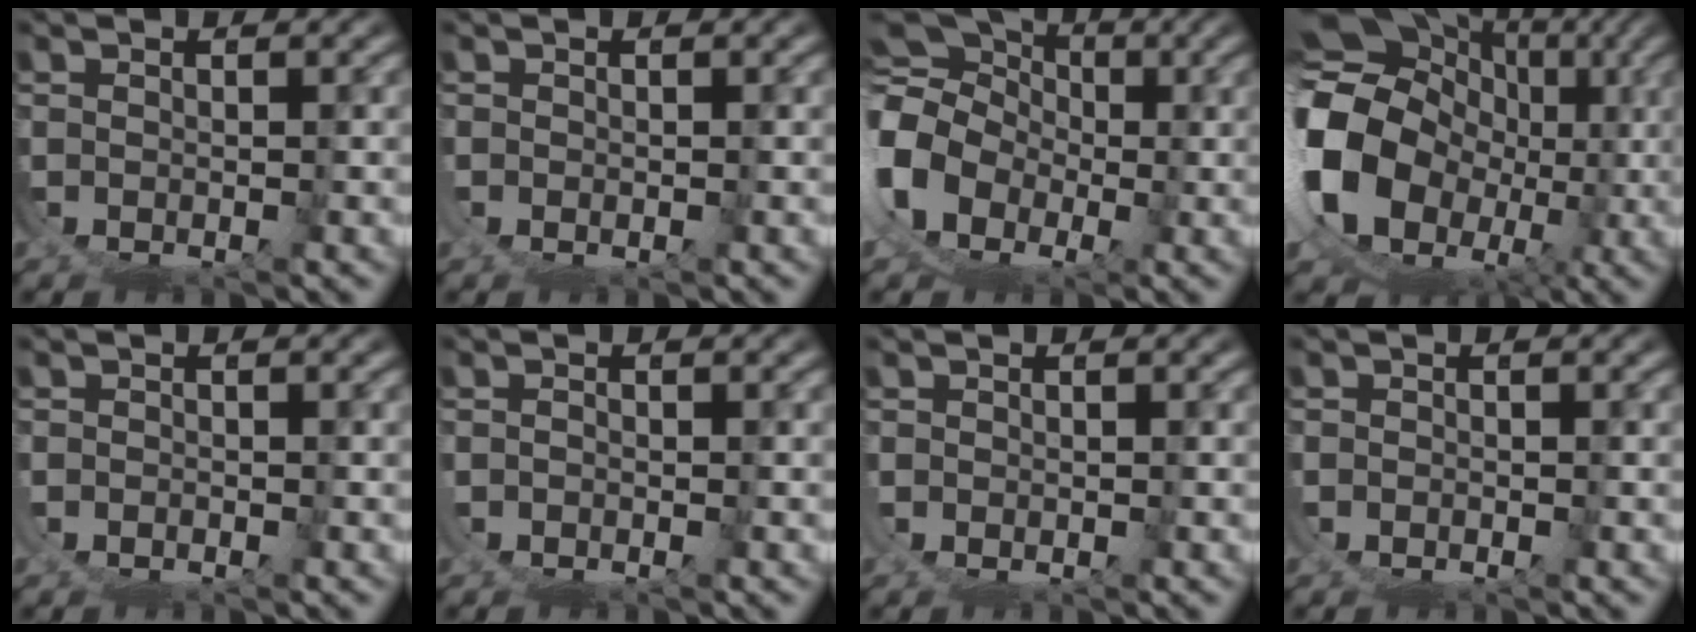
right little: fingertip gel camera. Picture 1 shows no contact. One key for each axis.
{"total": 0.9, "fx": 0.7, "fy": -0.4, "fz": -0.4, "tx": 0.009, "ty": 0.000, "tz": 0.009}
{"total": 13.5, "fx": 0.8, "fy": 12.8, "fz": 4.5, "tx": -0.161, "ty": -0.037, "tz": 0.004}
{"total": 15.5, "fx": 2.4, "fy": 12.5, "fz": 8.9, "tx": -0.205, "ty": -0.024, "tz": 0.035}
{"total": 0.7, "fx": -0.2, "fy": 0.4, "fz": -0.5, "tx": 0.007, "ty": -0.004, "tz": -0.005}
{"total": 0.9, "fx": -0.4, "fy": 0.8, "fz": 0.1, "tx": -0.002, "ty": -0.003, "tz": -0.008}
{"total": 0.9, "fx": 0.7, "fy": -0.4, "fz": -0.5, "tx": 0.009, "ty": -0.002, "tz": 0.010}
{"total": 0.9, "fx": -0.3, "fy": 0.7, "fz": -0.5, "tx": 0.006, "ty": -0.006, "tz": -0.006}